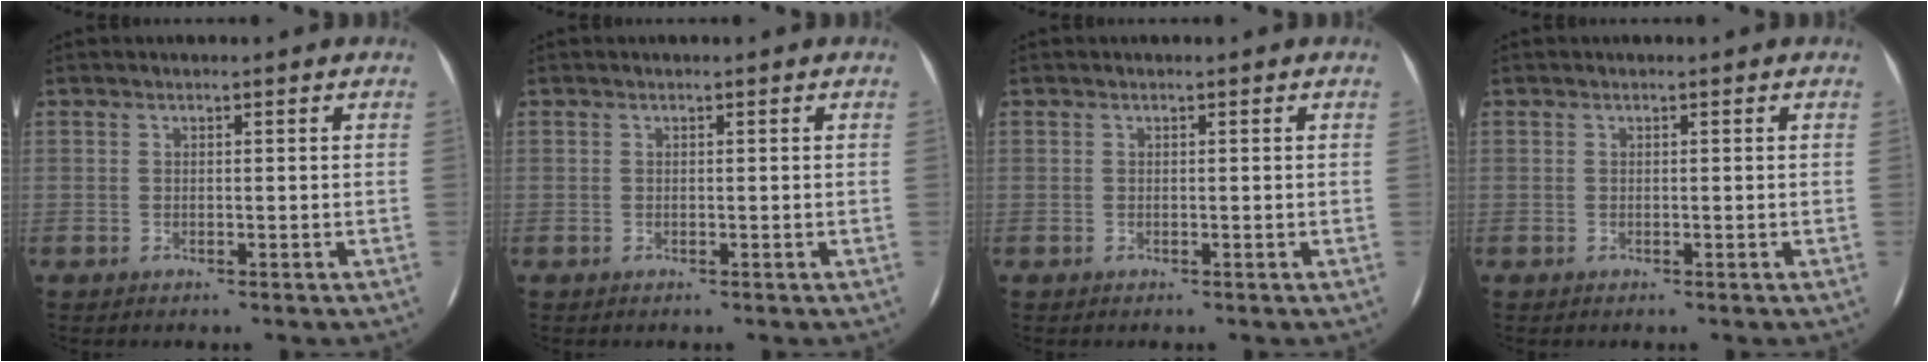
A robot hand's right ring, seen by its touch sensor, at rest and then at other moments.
{"total": 0.0}
{"total": 0.0}
{"total": 0.0}